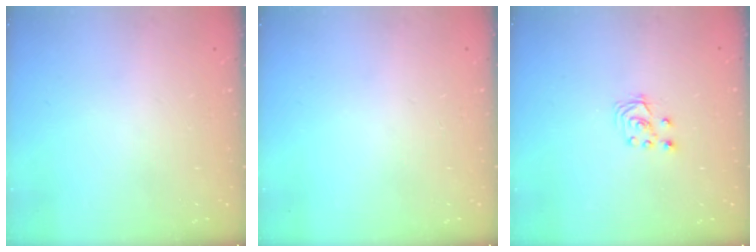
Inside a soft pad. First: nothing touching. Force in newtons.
{"total": 0.0}
{"total": 2.8, "press": 2.7, "slide": 0.7}